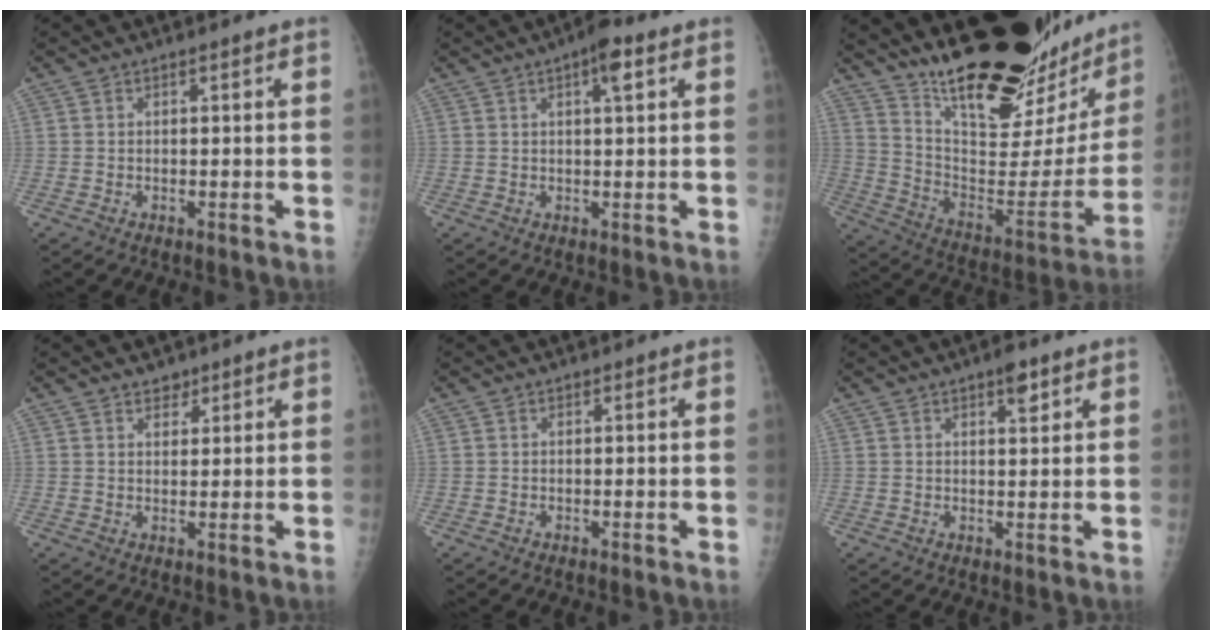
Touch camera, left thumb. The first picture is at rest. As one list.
[{"total": 4.7, "force": [2.1, 1.2, 4.0], "torque": [-0.056, 0.001, 0.027]}, {"total": 29.8, "force": [23.7, 8.7, 15.8], "torque": [-0.213, -0.132, 0.353]}, {"total": 2.4, "force": [1.8, 1.5, 0.6], "torque": [0.007, -0.011, 0.026]}, {"total": 0.0}, {"total": 3.3, "force": [2.0, 1.1, 2.3], "torque": [-0.023, -0.010, 0.028]}]